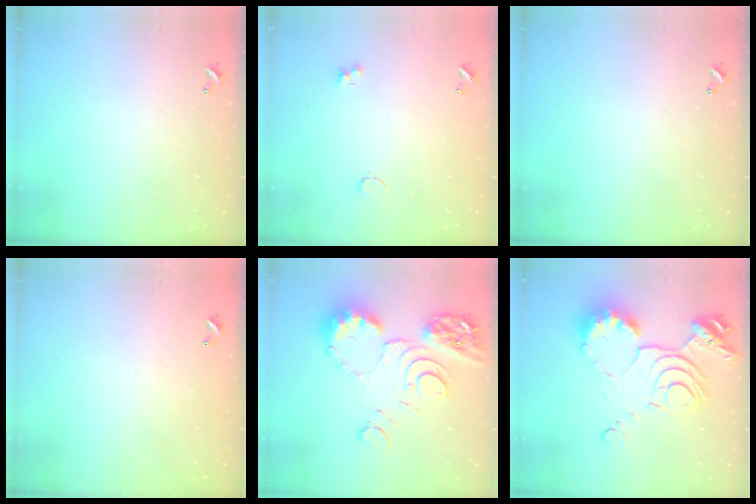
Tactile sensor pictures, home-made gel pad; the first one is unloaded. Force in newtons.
{"total": 1.4, "press": 1.3, "slide": 0.5}
{"total": 0.0}
{"total": 2.8, "press": 2.8, "slide": 0.1}
{"total": 14.0, "press": 13.9, "slide": 1.5}
{"total": 15.0, "press": 14.9, "slide": 1.5}